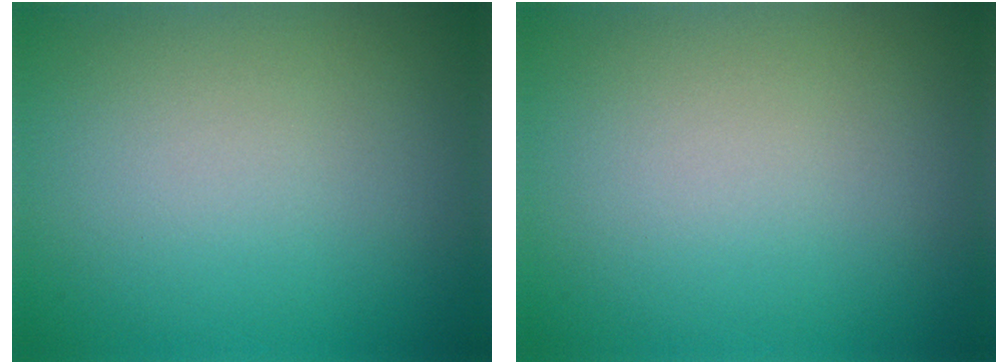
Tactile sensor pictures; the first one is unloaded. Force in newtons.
{"total": 0.0}